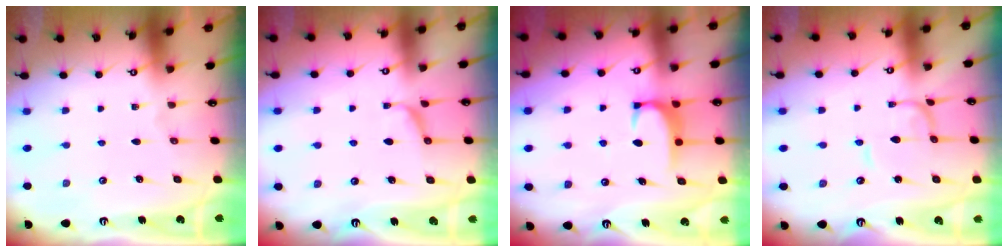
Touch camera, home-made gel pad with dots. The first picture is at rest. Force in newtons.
{"total": 1.3, "press": 1.1, "slide": 0.7}
{"total": 1.7, "press": 1.6, "slide": 0.5}
{"total": 1.5, "press": 1.5, "slide": 0.0}